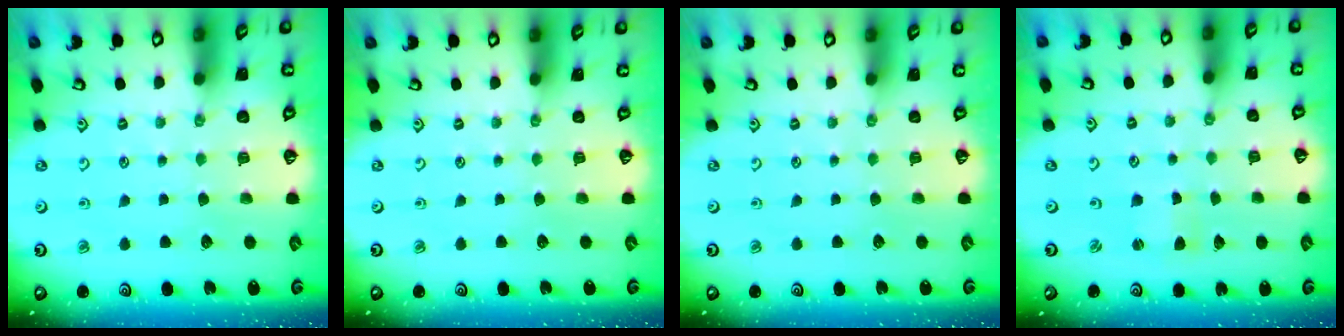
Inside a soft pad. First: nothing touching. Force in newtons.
{"total": 0.0}
{"total": 0.0}
{"total": 1.1, "press": 1.1, "slide": 0.2}